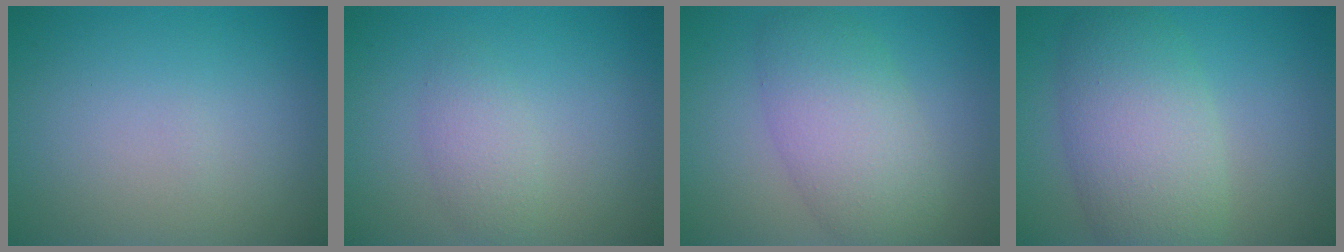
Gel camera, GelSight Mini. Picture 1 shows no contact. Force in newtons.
{"total": 1.9, "press": 1.9, "slide": 0.1}
{"total": 5.8, "press": 5.8, "slide": 0.1}
{"total": 7.1, "press": 7.1, "slide": 0.4}